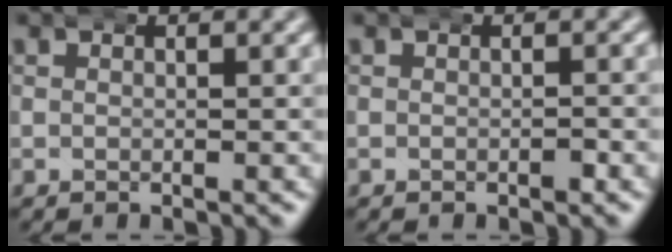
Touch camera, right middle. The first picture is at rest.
{"total": 0.6, "force": [-0.3, 0.3, 0.4], "torque": [-0.009, 0.003, -0.008]}